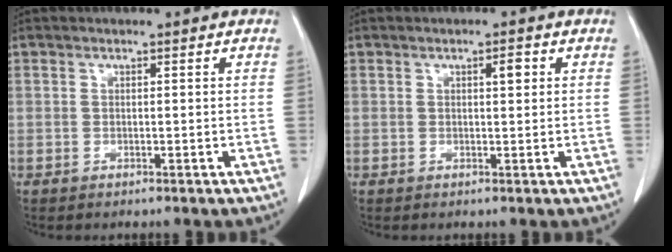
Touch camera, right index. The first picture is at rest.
{"total": 1.7, "force": [0.6, 0.5, 1.5], "torque": [-0.024, 0.001, 0.009]}